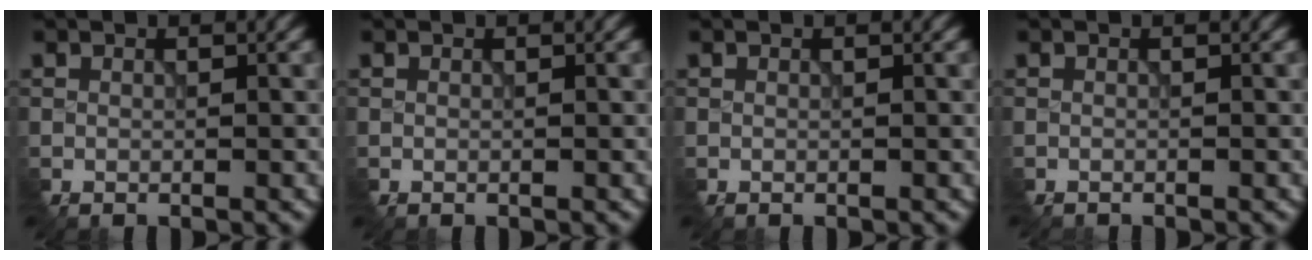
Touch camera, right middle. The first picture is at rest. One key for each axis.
{"total": 0.0}
{"total": 0.0}
{"total": 0.0}